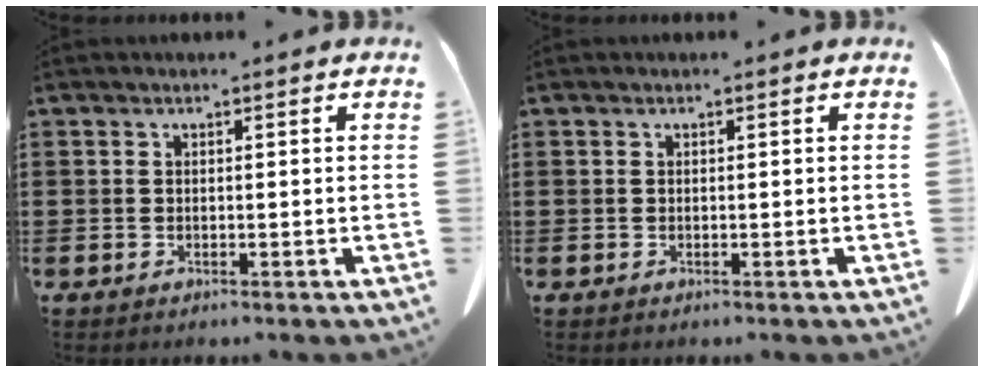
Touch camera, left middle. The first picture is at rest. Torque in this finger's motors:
{"motor_torque": [0.00, 0.00, -0.01, 0.00]}